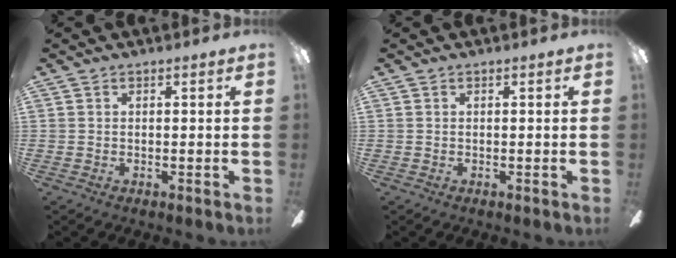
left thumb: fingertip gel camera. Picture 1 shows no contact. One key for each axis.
{"total": 0.0}